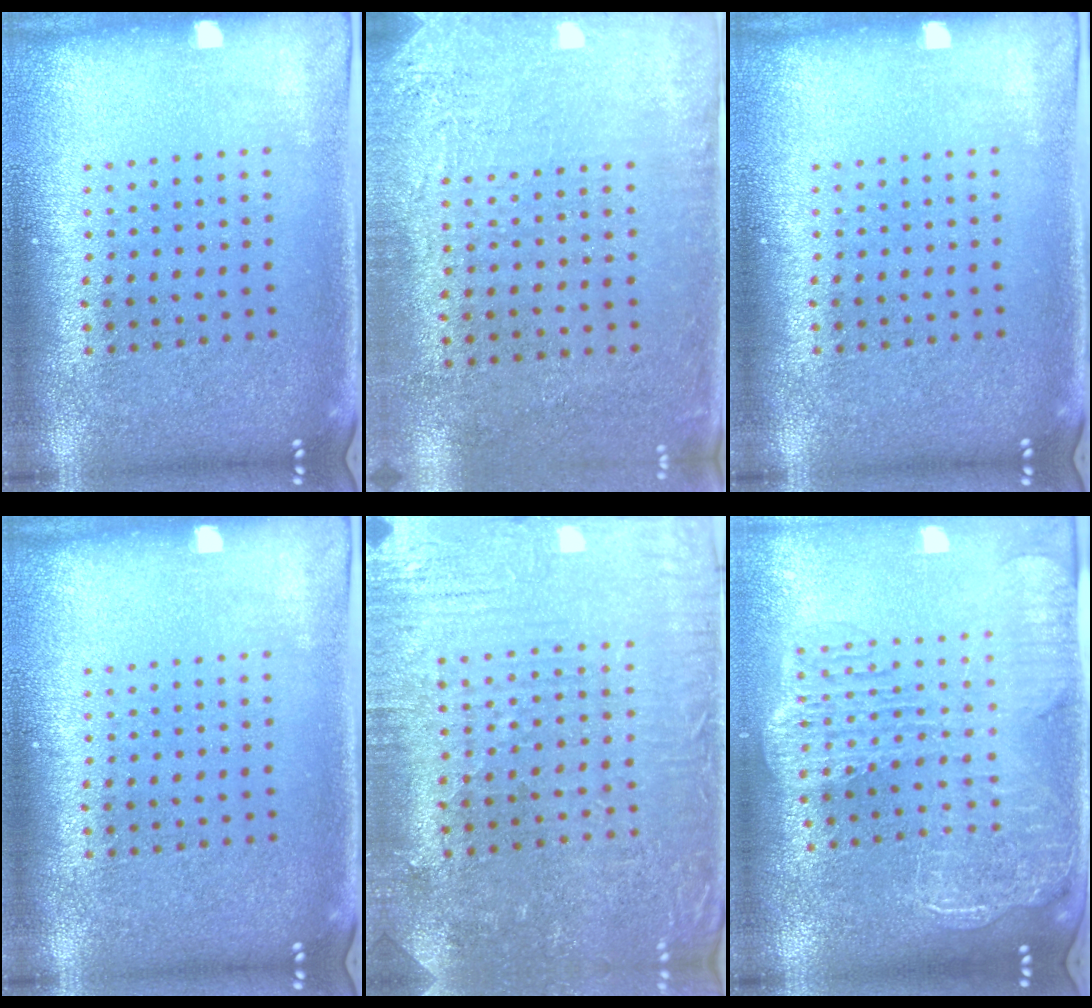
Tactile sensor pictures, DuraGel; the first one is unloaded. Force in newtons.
{"total": 2.8, "press": 2.3, "slide": 1.5}
{"total": 0.0}
{"total": 0.0}
{"total": 1.3, "press": 1.3, "slide": 0.4}
{"total": 2.9, "press": 2.4, "slide": 1.7}